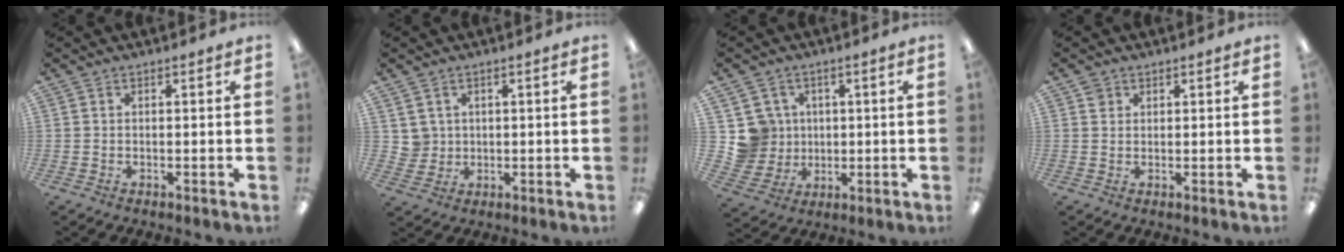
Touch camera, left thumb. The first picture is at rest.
{"total": 3.6, "force": [1.9, 3.1, -0.3], "torque": [-0.010, 0.001, 0.037]}
{"total": 8.3, "force": [2.2, 8.0, 0.5], "torque": [-0.027, -0.004, 0.053]}
{"total": 1.4, "force": [1.0, 1.0, 0.0], "torque": [0.006, -0.003, 0.018]}